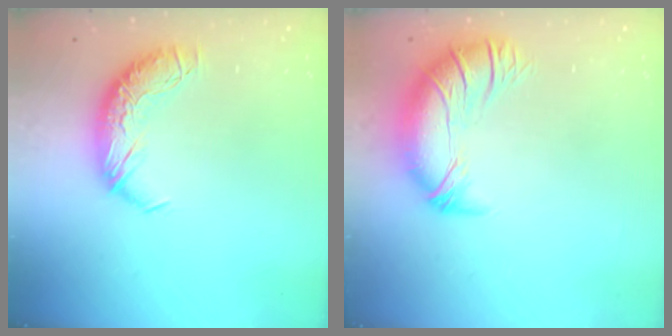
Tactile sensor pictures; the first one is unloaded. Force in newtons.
{"total": 2.6, "press": 0.1, "slide": 2.6}